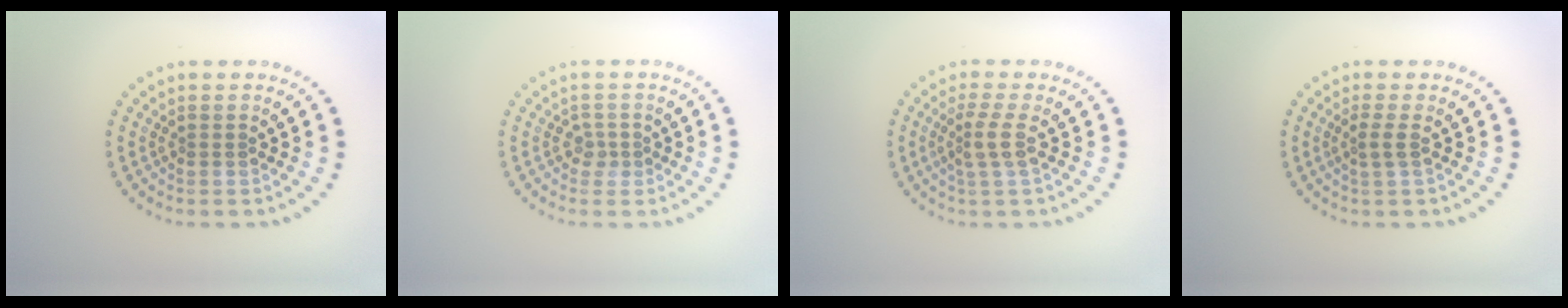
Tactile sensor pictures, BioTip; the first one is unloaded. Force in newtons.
{"total": 1.2, "press": 1.0, "slide": 0.7}
{"total": 2.4, "press": 1.7, "slide": 1.6}
{"total": 1.5, "press": 1.0, "slide": 1.0}